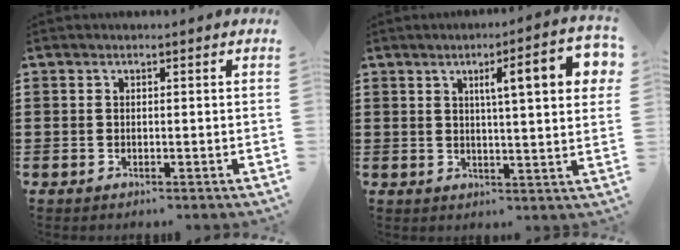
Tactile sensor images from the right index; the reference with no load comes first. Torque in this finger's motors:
{"motor_torque": [1.28, 0.71, 0.43, 0.09]}